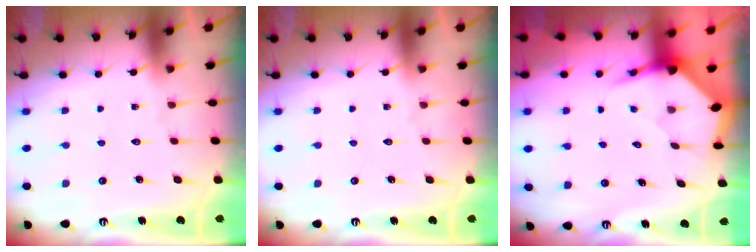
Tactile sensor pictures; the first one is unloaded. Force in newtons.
{"total": 0.0}
{"total": 3.7, "press": 3.6, "slide": 0.4}